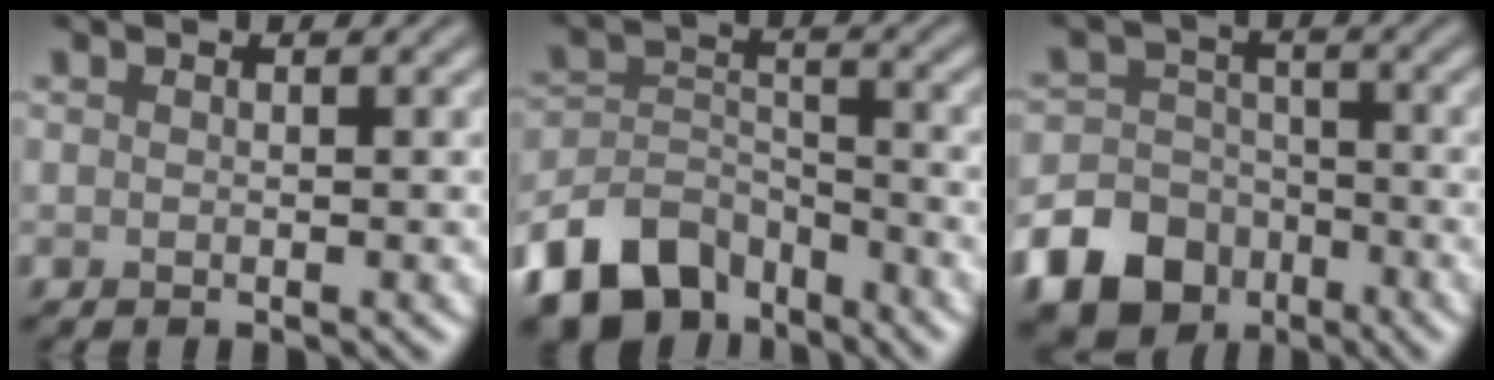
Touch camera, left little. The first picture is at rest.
{"total": 8.8, "force": [-6.5, 4.8, 3.5], "torque": [-0.063, -0.005, -0.131]}
{"total": 12.4, "force": [-7.2, 9.5, 3.4], "torque": [-0.073, -0.049, -0.145]}